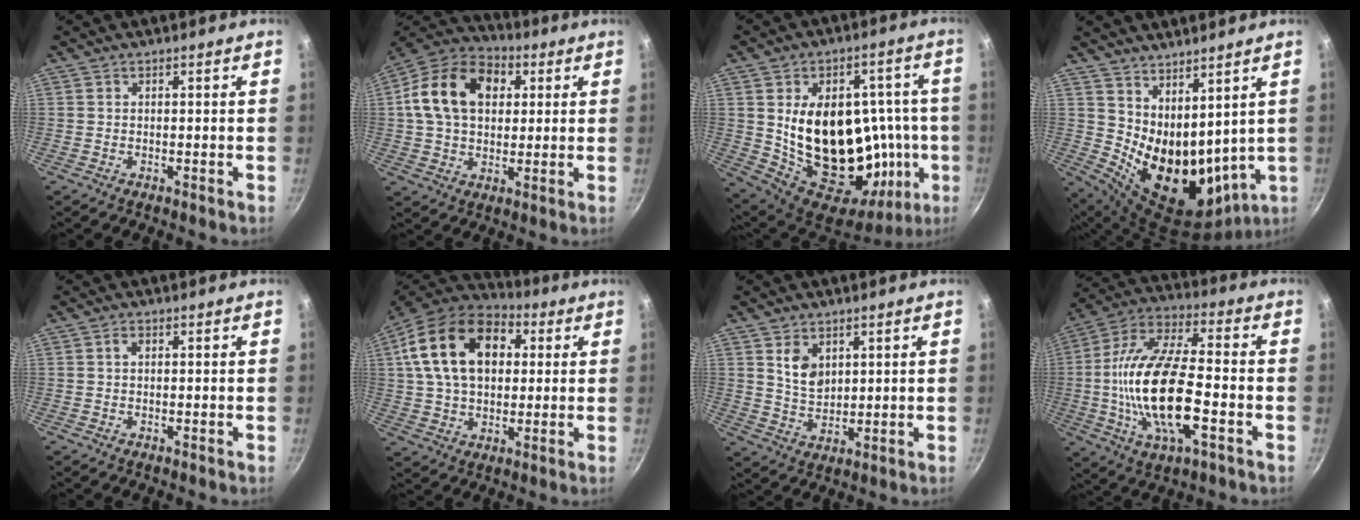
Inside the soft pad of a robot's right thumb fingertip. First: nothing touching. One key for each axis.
{"total": 17.3, "fx": 3.9, "fy": 12.4, "fz": 11.5, "tx": -0.181, "ty": 0.020, "tz": 0.050}
{"total": 30.0, "fx": -0.4, "fy": 19.2, "fz": 23.1, "tx": -0.314, "ty": 0.014, "tz": 0.020}
{"total": 15.8, "fx": 6.1, "fy": 8.6, "fz": 11.7, "tx": -0.162, "ty": -0.058, "tz": 0.134}
{"total": 1.2, "fx": 0.2, "fy": 0.8, "fz": 0.9, "tx": -0.016, "ty": 0.006, "tz": 0.003}
{"total": 20.6, "fx": 5.3, "fy": 13.8, "fz": 14.3, "tx": -0.229, "ty": 0.014, "tz": 0.081}
{"total": 6.2, "fx": 2.5, "fy": 4.2, "fz": 3.8, "tx": -0.052, "ty": -0.022, "tz": 0.054}
{"total": 21.0, "fx": -3.9, "fy": 8.4, "fz": 18.9, "tx": -0.363, "ty": 0.022, "tz": -0.082}